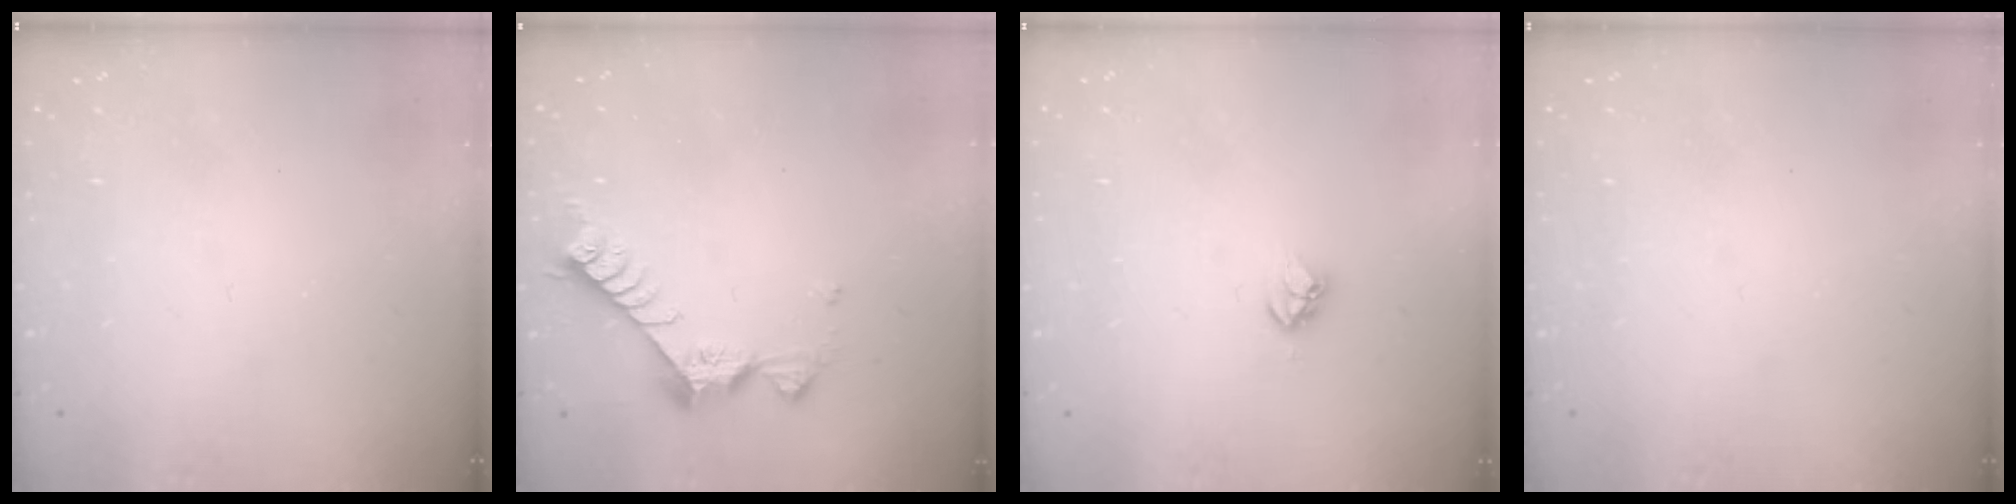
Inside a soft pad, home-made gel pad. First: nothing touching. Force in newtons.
{"total": 8.3, "press": 8.3, "slide": 0.5}
{"total": 4.6, "press": 4.6, "slide": 0.3}
{"total": 0.0}